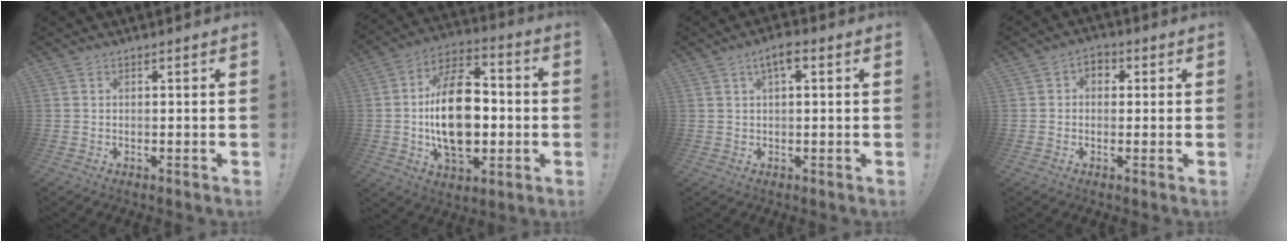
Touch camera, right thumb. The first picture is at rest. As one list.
[{"total": 22.5, "force": [-2.0, 13.6, 17.8], "torque": [-0.321, 0.011, -0.031]}, {"total": 4.2, "force": [1.6, 1.3, 3.7], "torque": [-0.059, 0.002, 0.023]}, {"total": 3.5, "force": [0.2, 2.9, 1.8], "torque": [-0.022, 0.001, 0.001]}]